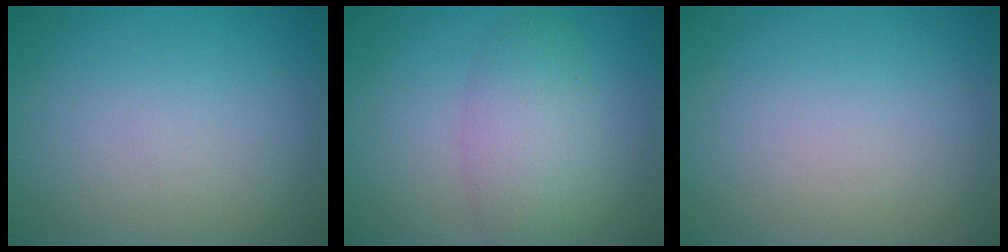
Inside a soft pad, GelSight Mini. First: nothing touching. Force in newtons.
{"total": 4.6, "press": 4.6, "slide": 0.0}
{"total": 0.0}